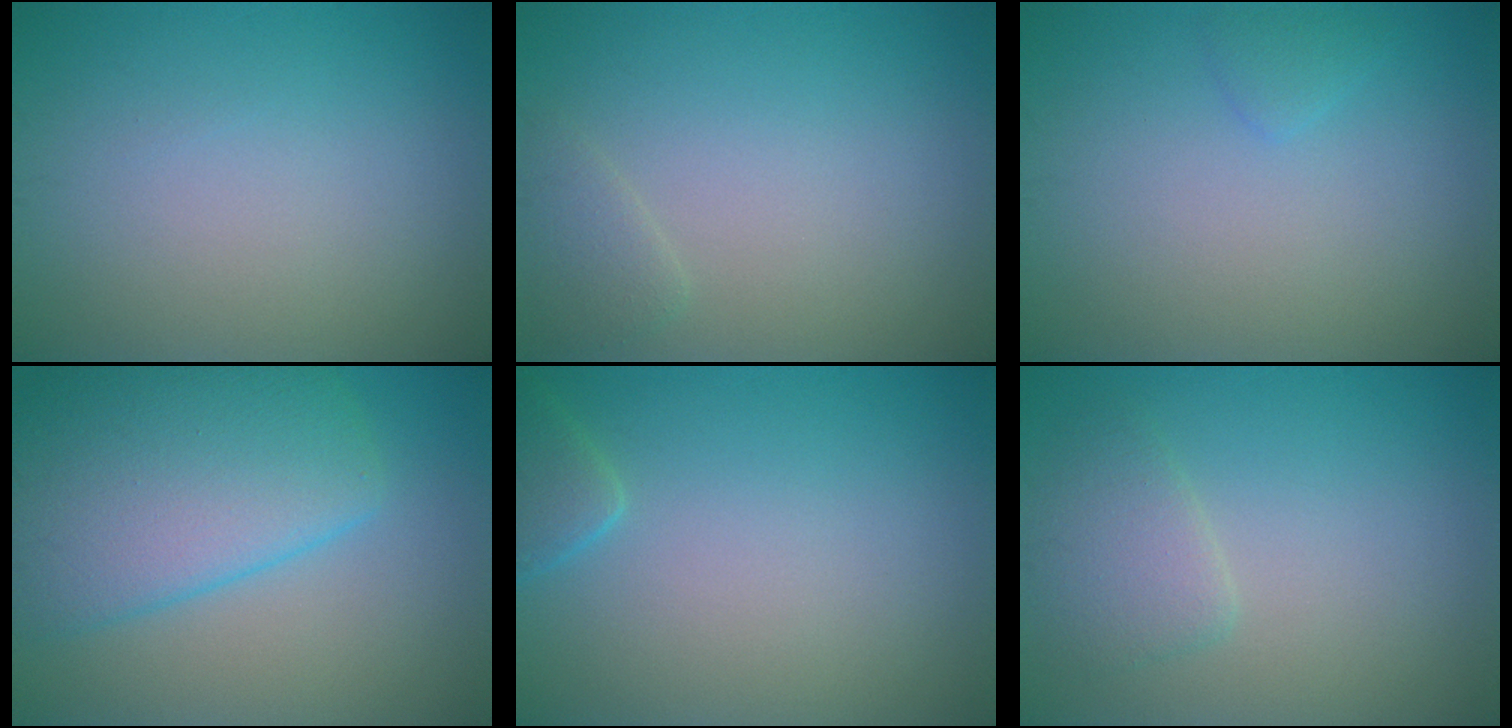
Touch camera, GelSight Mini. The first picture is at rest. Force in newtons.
{"total": 1.3, "press": 1.3, "slide": 0.2}
{"total": 0.9, "press": 0.9, "slide": 0.1}
{"total": 9.1, "press": 9.1, "slide": 0.3}
{"total": 1.9, "press": 1.9, "slide": 0.2}
{"total": 2.5, "press": 2.5, "slide": 0.2}